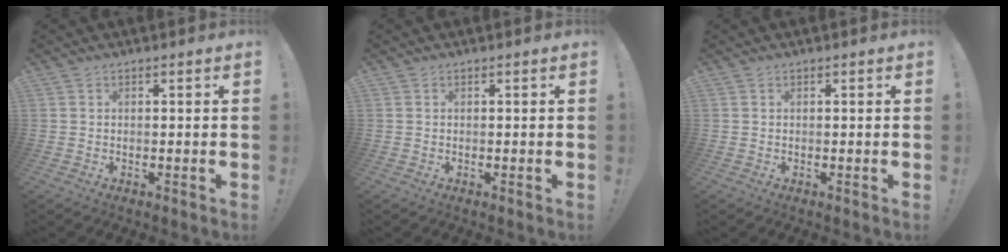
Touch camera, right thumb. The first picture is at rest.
{"total": 0.0}
{"total": 0.0}